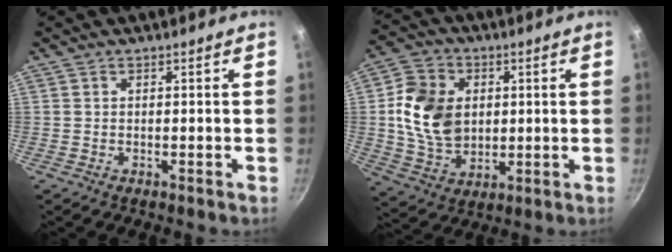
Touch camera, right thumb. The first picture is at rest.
{"total": 14.1, "force": [1.7, 10.7, 9.0], "torque": [-0.144, -0.003, 0.034]}